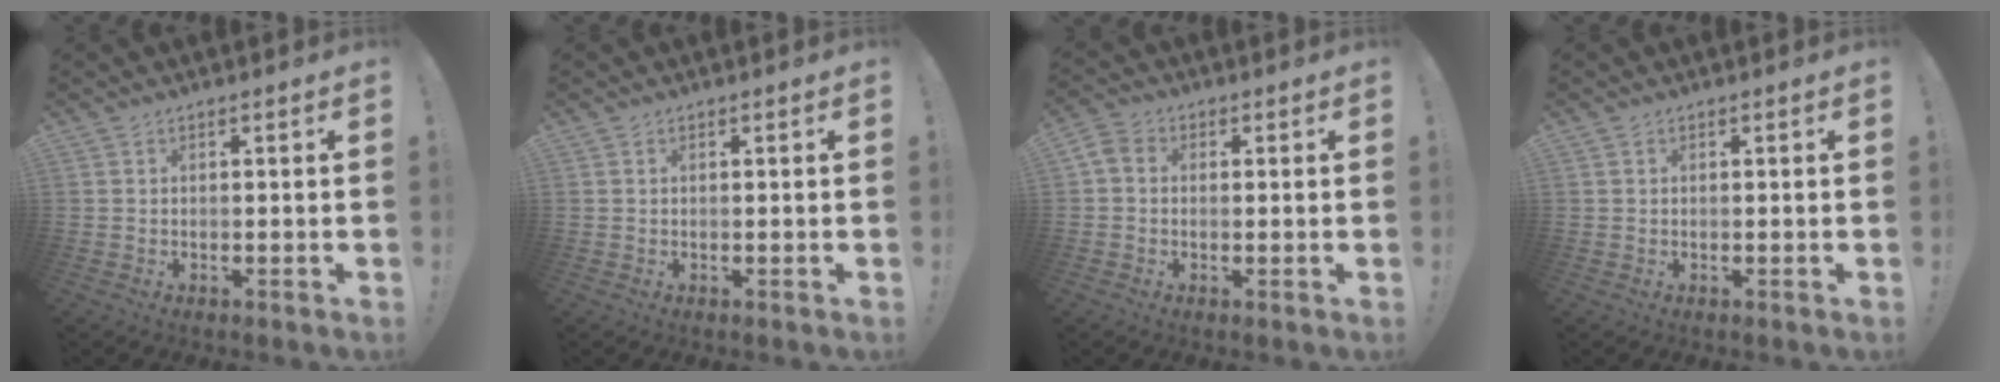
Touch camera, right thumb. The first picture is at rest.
{"total": 0.0}
{"total": 3.8, "force": [0.1, 3.0, 2.4], "torque": [-0.051, 0.009, 0.003]}
{"total": 0.0}